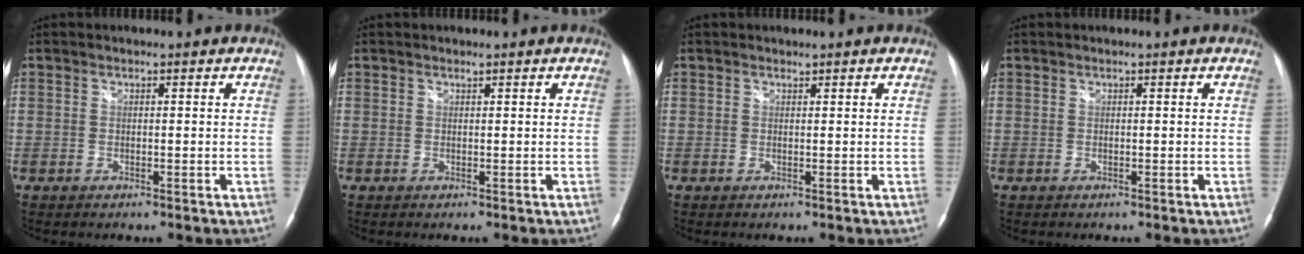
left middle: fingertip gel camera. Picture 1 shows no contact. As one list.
[{"total": 0.0}, {"total": 0.0}, {"total": 0.0}]